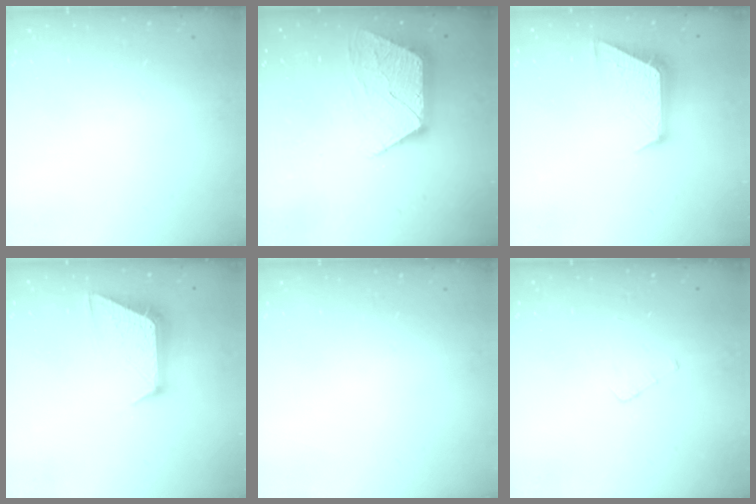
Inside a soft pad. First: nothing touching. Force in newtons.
{"total": 10.3, "press": 10.3, "slide": 0.7}
{"total": 9.8, "press": 9.8, "slide": 0.6}
{"total": 10.1, "press": 10.1, "slide": 0.0}
{"total": 0.0}
{"total": 2.9, "press": 2.9, "slide": 0.2}